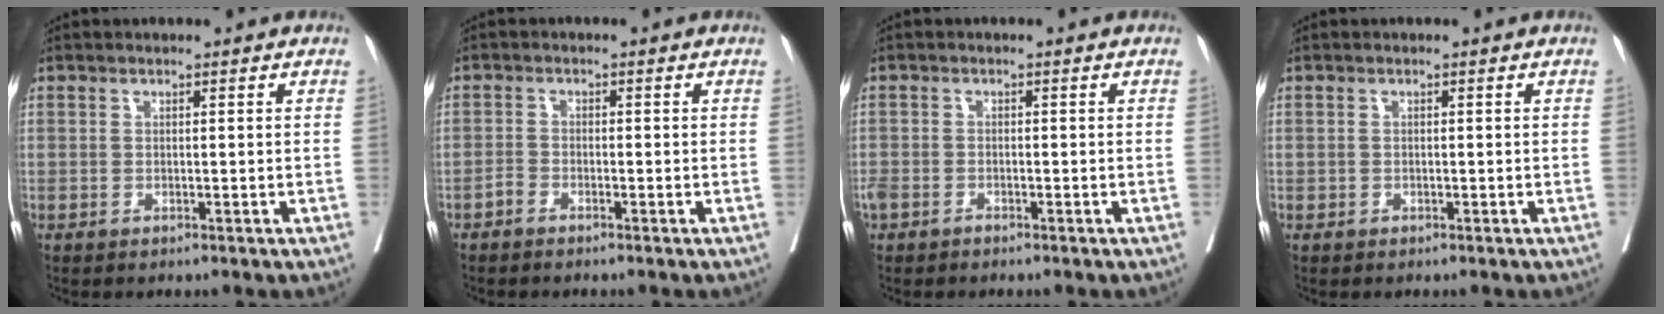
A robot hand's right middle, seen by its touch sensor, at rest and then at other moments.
{"total": 1.1, "force": [-1.0, 0.4, 0.4], "torque": [-0.009, 0.002, -0.019]}
{"total": 3.1, "force": [-2.1, 1.8, 1.3], "torque": [-0.031, -0.003, -0.042]}
{"total": 0.0}